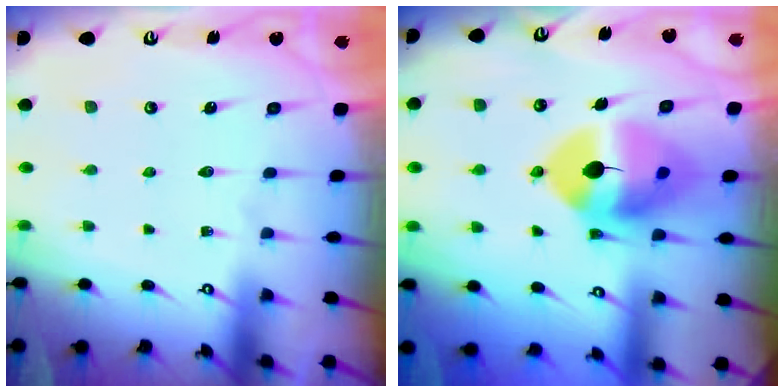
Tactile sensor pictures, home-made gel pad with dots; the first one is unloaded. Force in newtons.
{"total": 12.7, "press": 12.6, "slide": 1.8}